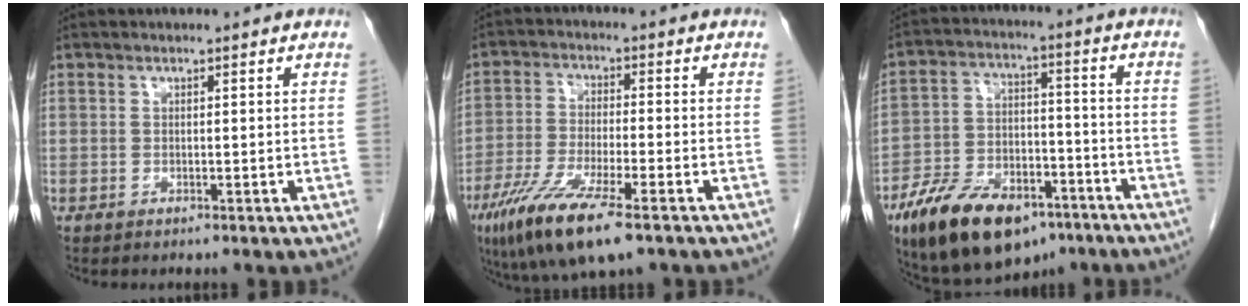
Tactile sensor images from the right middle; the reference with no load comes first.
{"total": 11.6, "force": [-7.0, 1.7, 9.1], "torque": [-0.179, -0.028, -0.121]}
{"total": 17.2, "force": [-11.2, 7.9, 10.3], "torque": [-0.181, 0.003, -0.187]}